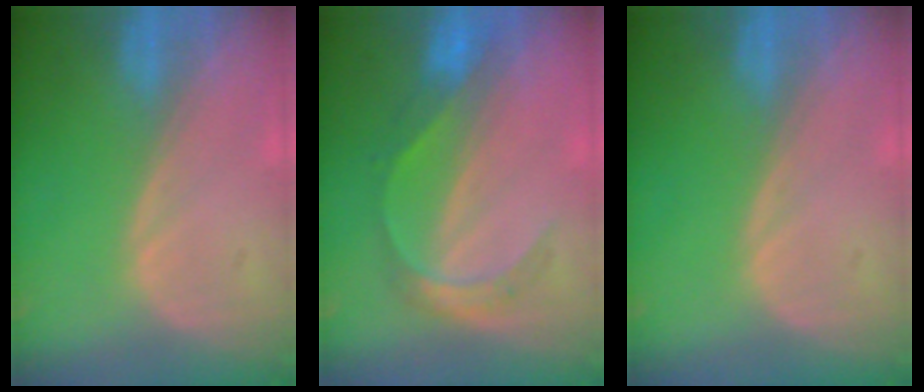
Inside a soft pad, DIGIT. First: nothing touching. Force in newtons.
{"total": 5.3, "press": 5.0, "slide": 1.7}
{"total": 0.0}